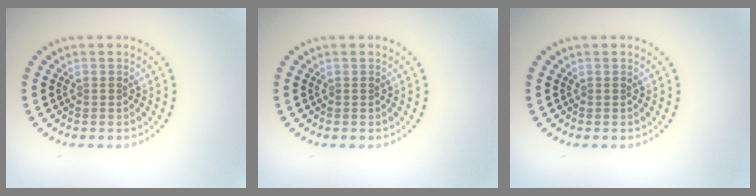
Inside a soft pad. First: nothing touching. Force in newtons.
{"total": 0.0}
{"total": 0.0}